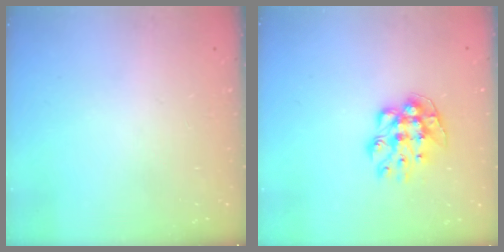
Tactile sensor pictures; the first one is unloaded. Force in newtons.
{"total": 10.1, "press": 10.1, "slide": 0.6}